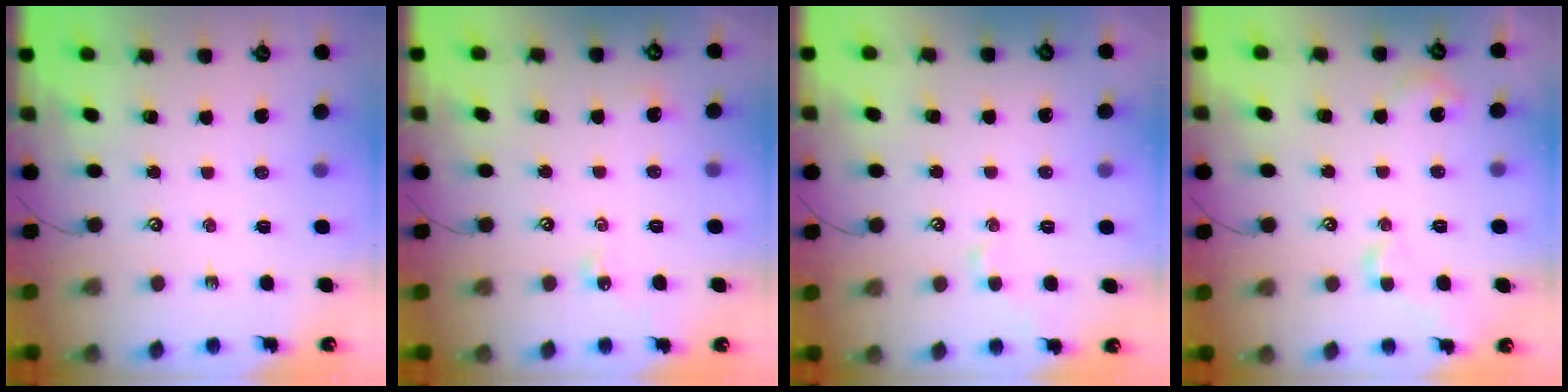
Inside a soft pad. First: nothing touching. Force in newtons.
{"total": 3.1, "press": 3.1, "slide": 0.5}
{"total": 0.6, "press": 0.0, "slide": 0.6}
{"total": 3.5, "press": 3.4, "slide": 0.5}